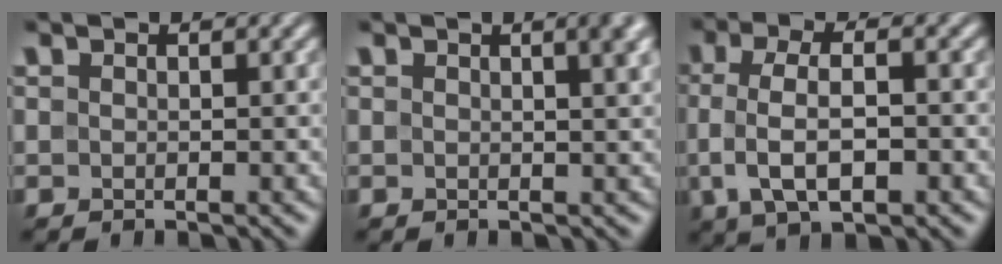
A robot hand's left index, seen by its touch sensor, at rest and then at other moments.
{"total": 3.9, "force": [1.3, 1.5, 3.3], "torque": [-0.021, 0.016, 0.002]}
{"total": 5.7, "force": [-1.0, 2.5, 5.0], "torque": [-0.101, 0.001, -0.018]}